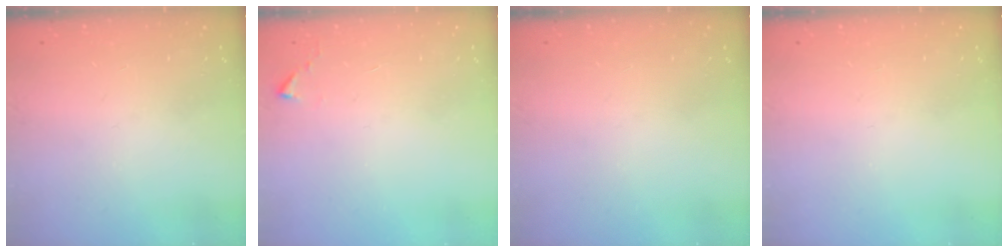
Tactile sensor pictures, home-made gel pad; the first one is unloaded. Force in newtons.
{"total": 2.7, "press": 2.7, "slide": 0.5}
{"total": 0.0}
{"total": 0.0}